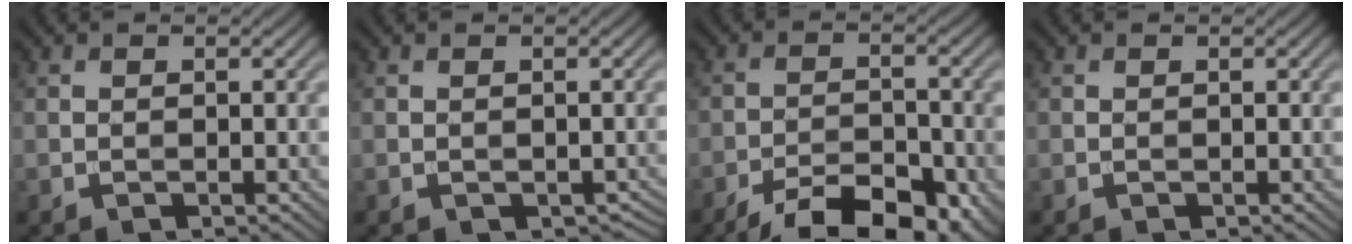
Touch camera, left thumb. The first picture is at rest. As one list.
[{"total": 1.1, "force": [-0.3, 0.9, 0.5], "torque": [-0.013, -0.010, -0.003]}, {"total": 10.5, "force": [-7.6, 3.8, 6.1], "torque": [-0.093, -0.004, -0.121]}, {"total": 0.0}]